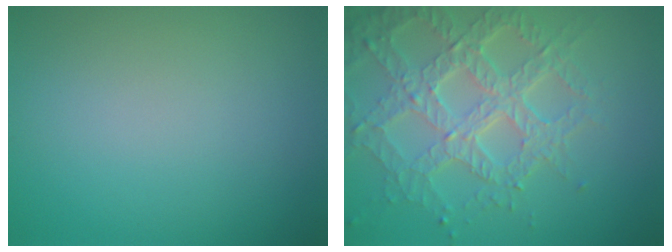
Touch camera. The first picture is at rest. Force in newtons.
{"total": 7.0, "press": 5.2, "slide": 4.7}